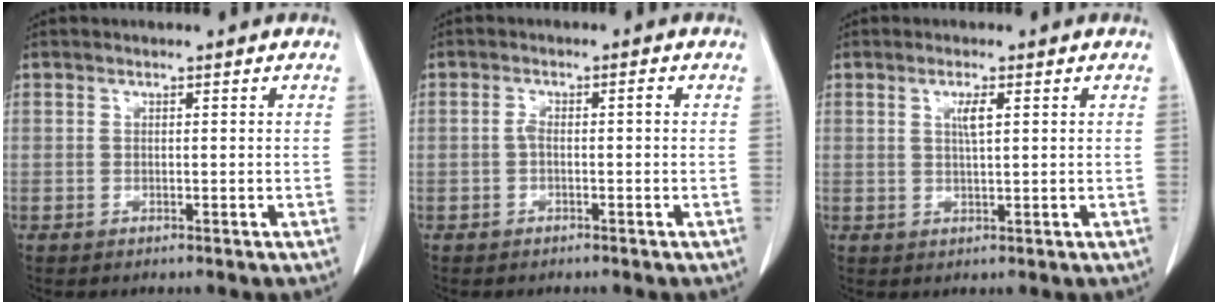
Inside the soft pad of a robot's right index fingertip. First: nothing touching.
{"total": 1.8, "force": [-0.2, 0.6, 1.7], "torque": [-0.030, 0.008, -0.002]}
{"total": 2.3, "force": [0.8, 0.2, 2.1], "torque": [-0.042, -0.001, 0.016]}